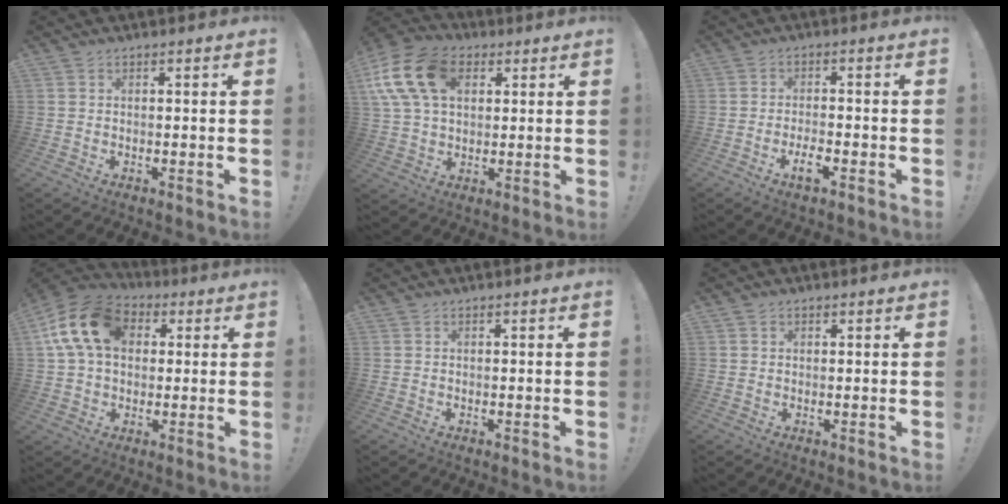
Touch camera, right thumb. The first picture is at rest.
{"total": 17.4, "force": [5.7, 12.1, 11.1], "torque": [-0.222, -0.009, 0.109]}
{"total": 4.8, "force": [-2.9, 1.0, 3.7], "torque": [-0.076, 0.006, -0.050]}
{"total": 17.0, "force": [4.4, 12.1, 11.1], "torque": [-0.193, 0.012, 0.086]}
{"total": 0.0}
{"total": 0.6, "force": [0.3, 0.5, 0.1], "torque": [0.000, 0.001, 0.006]}